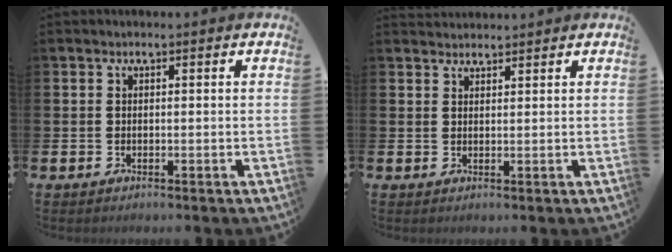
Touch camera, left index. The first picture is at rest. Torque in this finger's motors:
{"motor_torque": [0.28, -0.24, 0.02, 0.00]}